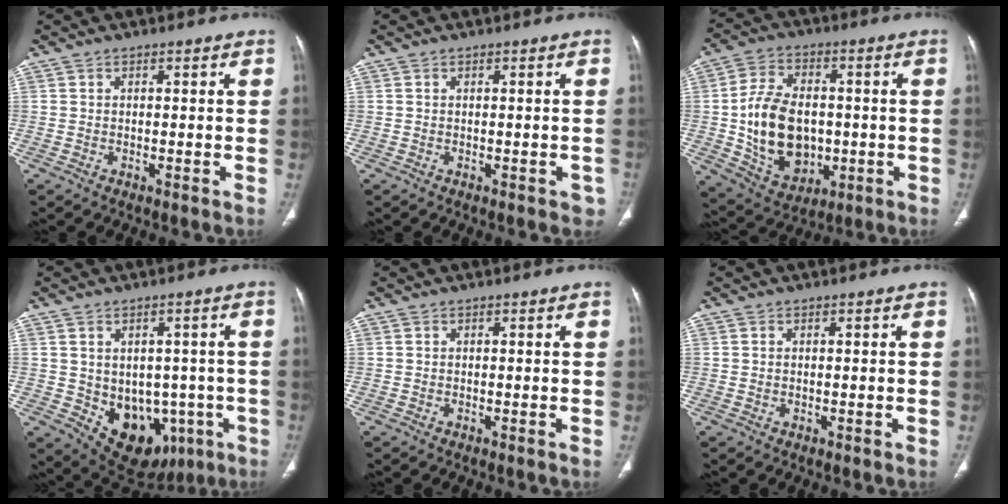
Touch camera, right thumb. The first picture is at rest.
{"total": 2.0, "force": [-0.5, 1.3, 1.4], "torque": [-0.004, 0.005, -0.002]}
{"total": 16.7, "force": [-1.0, 11.8, 11.8], "torque": [-0.181, 0.003, 0.000]}
{"total": 14.0, "force": [-3.7, 10.3, 8.8], "torque": [-0.078, 0.011, -0.023]}
{"total": 0.0}
{"total": 0.0}